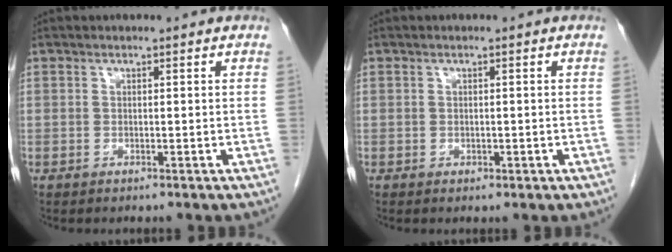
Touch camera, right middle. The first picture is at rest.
{"total": 0.6, "force": [-0.2, 0.4, 0.4], "torque": [-0.008, -0.001, 0.000]}